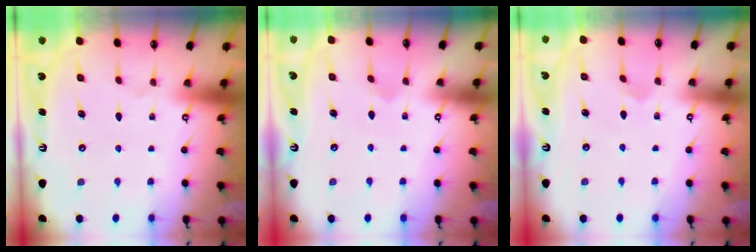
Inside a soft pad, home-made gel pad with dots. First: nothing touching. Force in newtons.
{"total": 2.1, "press": 2.1, "slide": 0.2}
{"total": 1.9, "press": 1.9, "slide": 0.1}